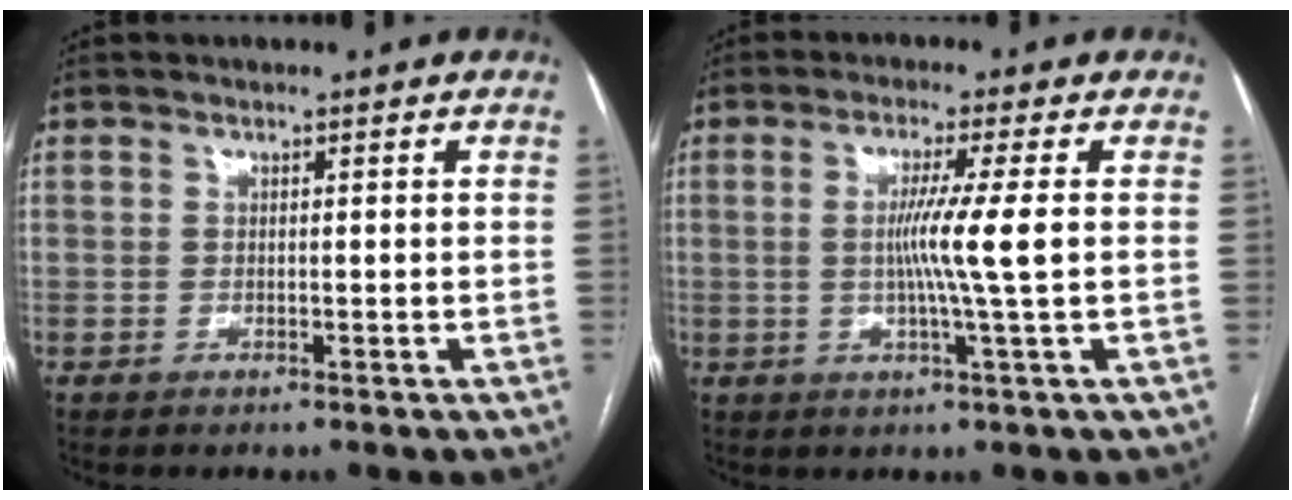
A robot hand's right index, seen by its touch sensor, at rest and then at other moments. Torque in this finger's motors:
{"motor_torque": [1.17, -0.10, 0.69, 0.16]}